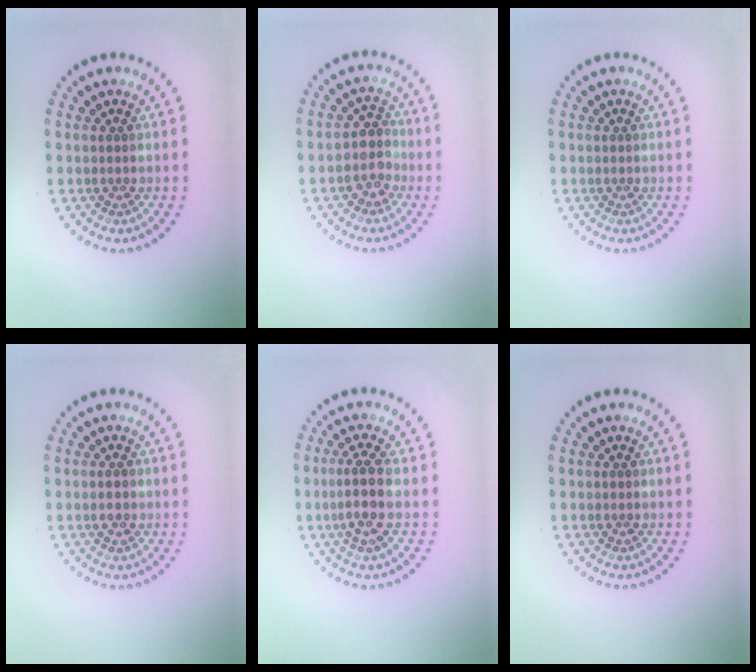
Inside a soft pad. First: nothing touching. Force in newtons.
{"total": 2.5, "press": 2.2, "slide": 1.2}
{"total": 0.0}
{"total": 1.5, "press": 1.5, "slide": 0.0}
{"total": 2.8, "press": 2.2, "slide": 1.7}
{"total": 0.0}